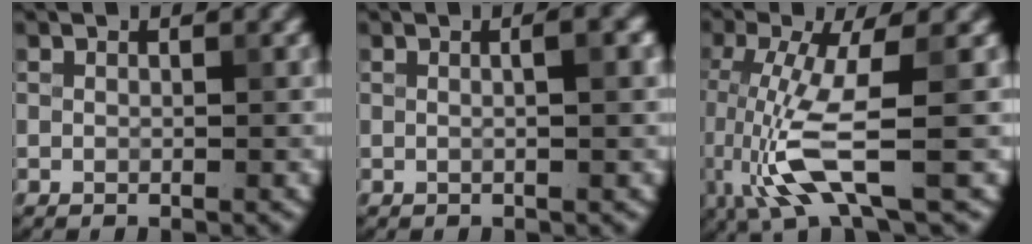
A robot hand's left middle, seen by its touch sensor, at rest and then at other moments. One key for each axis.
{"total": 2.3, "fx": 0.3, "fy": 0.6, "fz": 2.2, "tx": -0.025, "ty": 0.006, "tz": -0.002}
{"total": 7.2, "fx": -1.7, "fy": 1.5, "fz": 6.9, "tx": -0.161, "ty": -0.014, "tz": -0.030}